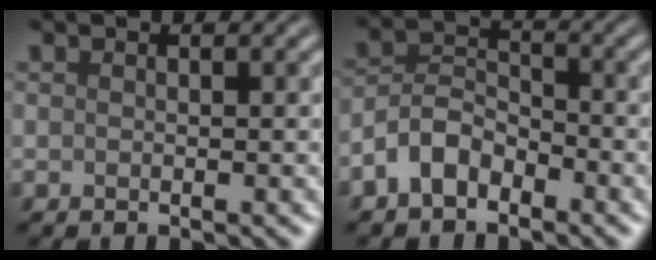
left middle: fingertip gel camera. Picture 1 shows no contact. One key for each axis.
{"total": 3.8, "fx": -2.4, "fy": 2.2, "fz": 2.1, "tx": -0.038, "ty": 0.009, "tz": -0.054}